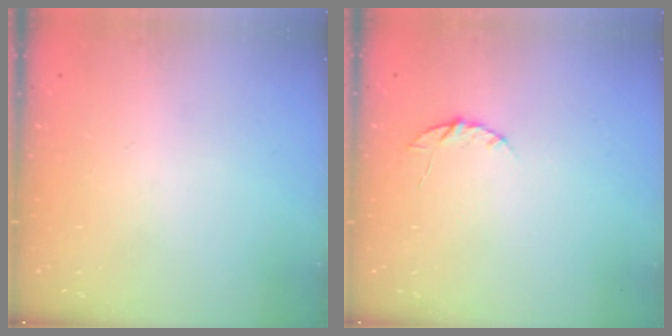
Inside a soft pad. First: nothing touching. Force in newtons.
{"total": 4.3, "press": 4.3, "slide": 0.5}